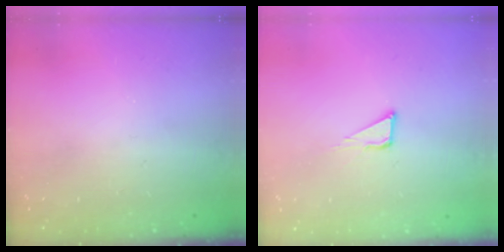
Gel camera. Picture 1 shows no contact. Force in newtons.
{"total": 3.5, "press": 3.5, "slide": 0.2}